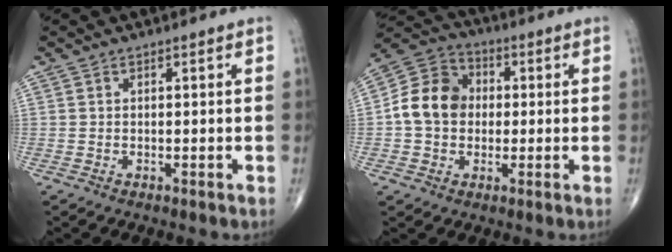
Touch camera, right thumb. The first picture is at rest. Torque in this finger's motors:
{"motor_torque": [1.00, 2.18, 0.21, -0.01, 0.09]}